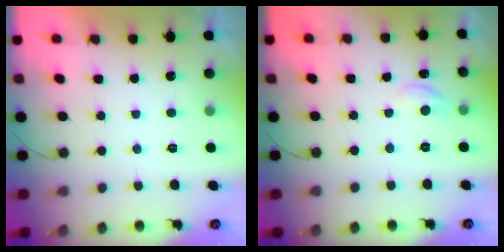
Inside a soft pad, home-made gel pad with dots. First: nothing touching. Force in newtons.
{"total": 5.6, "press": 5.6, "slide": 0.3}